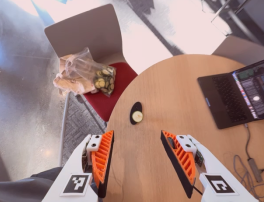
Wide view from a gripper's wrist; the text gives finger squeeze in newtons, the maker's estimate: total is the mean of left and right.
{"total": 0.0}